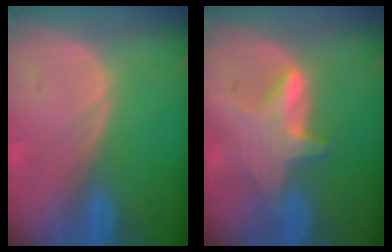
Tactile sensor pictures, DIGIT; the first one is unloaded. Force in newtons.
{"total": 5.6, "press": 5.6, "slide": 0.4}